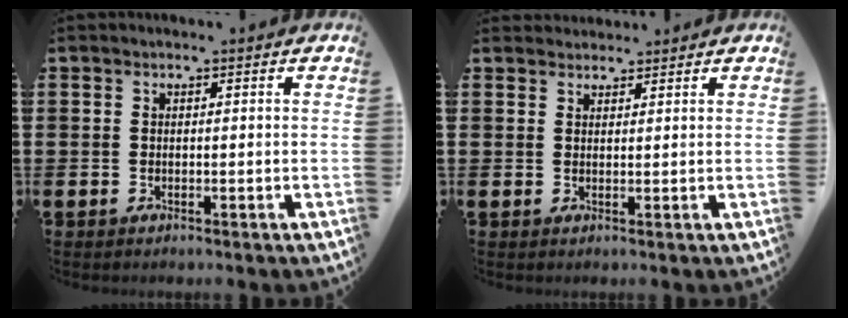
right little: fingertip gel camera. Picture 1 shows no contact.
{"total": 1.7, "force": [1.6, 0.6, -0.1], "torque": [0.014, -0.003, 0.028]}